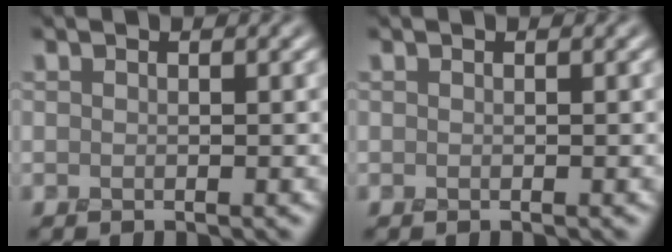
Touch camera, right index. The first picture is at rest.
{"total": 0.0}